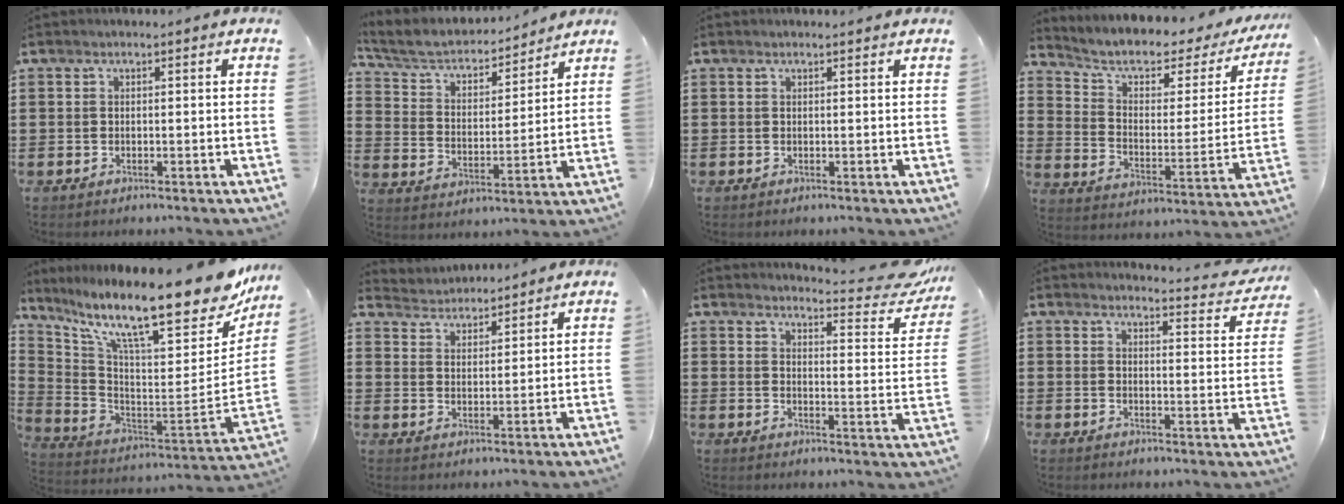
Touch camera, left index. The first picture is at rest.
{"total": 5.1, "force": [4.4, 1.6, 1.8], "torque": [-0.058, -0.028, 0.070]}
{"total": 0.6, "force": [0.5, 0.1, 0.3], "torque": [-0.006, 0.000, 0.010]}
{"total": 5.6, "force": [3.5, 2.5, 3.6], "torque": [-0.081, -0.022, 0.051]}
{"total": 15.1, "force": [10.9, 1.3, 10.4], "torque": [-0.195, -0.087, 0.175]}
{"total": 3.3, "force": [3.2, 0.5, -0.6], "torque": [-0.003, -0.014, 0.059]}
{"total": 5.0, "force": [4.6, 0.0, 1.9], "torque": [-0.034, -0.037, 0.072]}
{"total": 3.4, "force": [3.2, 0.0, 0.9], "torque": [-0.025, -0.026, 0.053]}